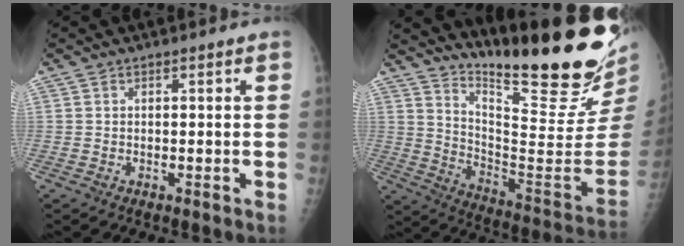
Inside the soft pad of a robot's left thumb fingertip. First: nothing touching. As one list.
[{"total": 27.7, "force": [22.1, 3.9, 16.2], "torque": [-0.222, -0.169, 0.319]}]